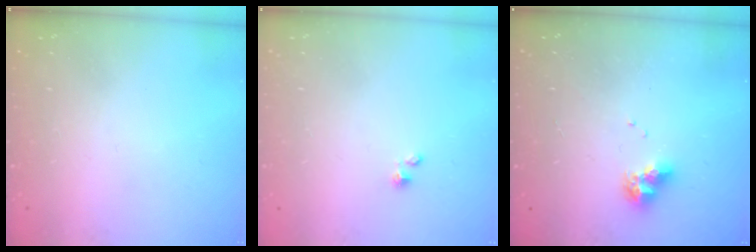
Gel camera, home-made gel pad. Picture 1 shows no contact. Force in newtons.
{"total": 1.5, "press": 1.5, "slide": 0.0}
{"total": 8.3, "press": 8.3, "slide": 1.1}